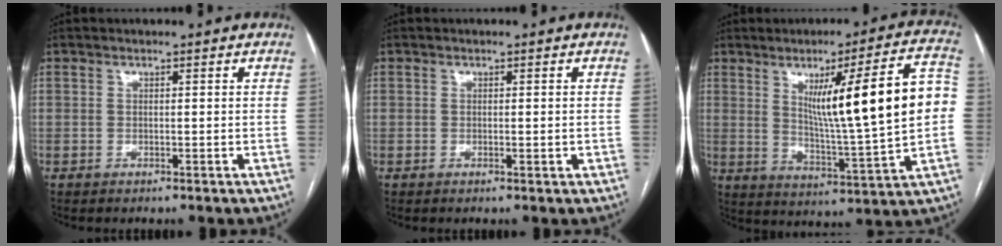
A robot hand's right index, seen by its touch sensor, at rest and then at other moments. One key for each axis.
{"total": 1.1, "fx": -0.2, "fy": 0.3, "fz": 1.0, "tx": -0.015, "ty": 0.000, "tz": 0.003}
{"total": 18.4, "fx": 2.7, "fy": 0.3, "fz": 18.2, "tx": -0.262, "ty": 0.008, "tz": 0.041}